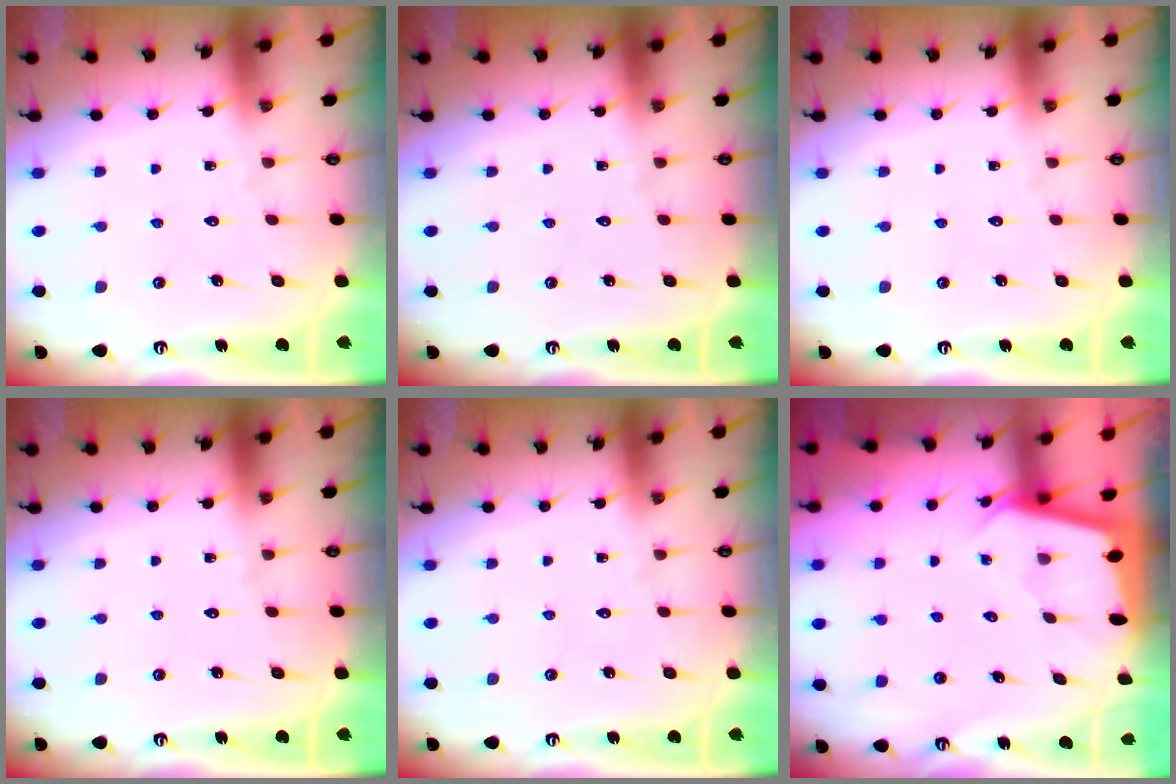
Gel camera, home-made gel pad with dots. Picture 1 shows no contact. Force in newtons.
{"total": 0.0}
{"total": 0.0}
{"total": 0.0}
{"total": 0.0}
{"total": 2.1, "press": 2.1, "slide": 0.2}